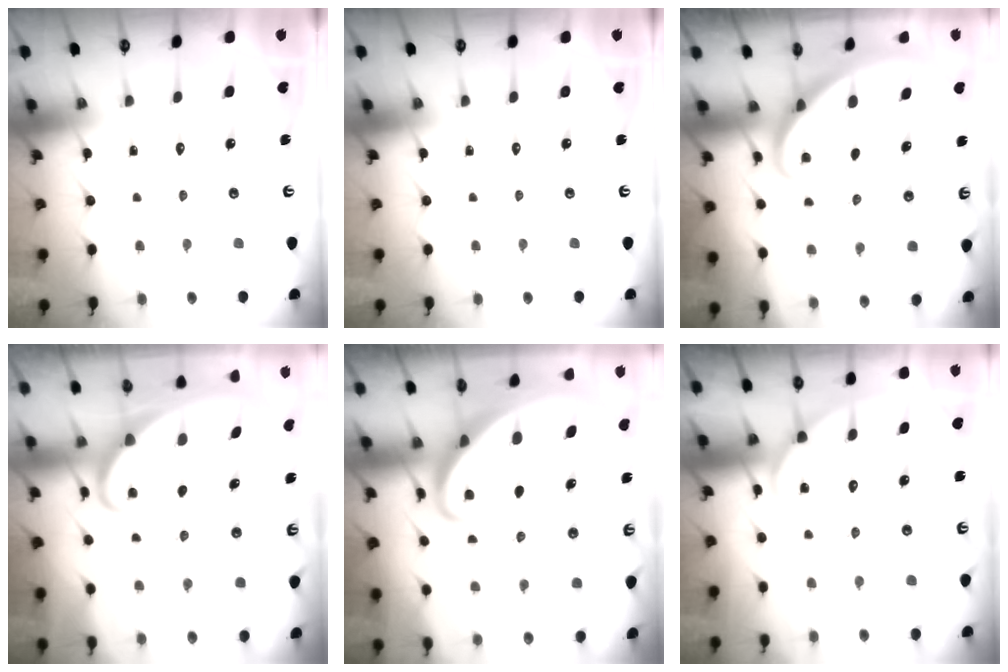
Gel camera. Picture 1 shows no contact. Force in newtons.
{"total": 0.0}
{"total": 1.9, "press": 1.9, "slide": 0.1}
{"total": 2.4, "press": 2.4, "slide": 0.3}
{"total": 3.6, "press": 3.6, "slide": 0.5}
{"total": 4.0, "press": 4.0, "slide": 0.3}